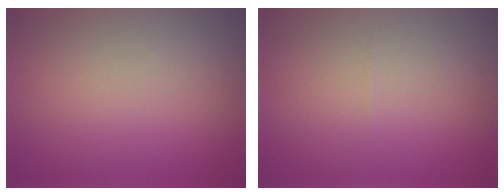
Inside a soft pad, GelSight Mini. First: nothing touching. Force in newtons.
{"total": 0.0}